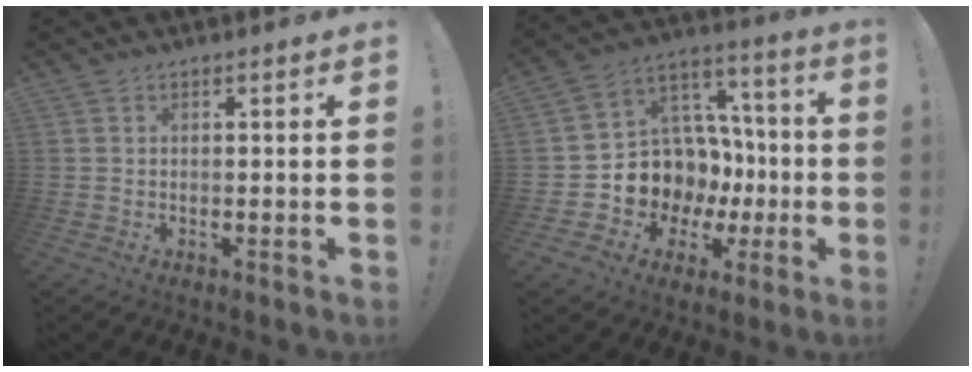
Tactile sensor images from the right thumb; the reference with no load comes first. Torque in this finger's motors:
{"motor_torque": [0.20, 0.19, 0.00, 0.00, 0.04]}